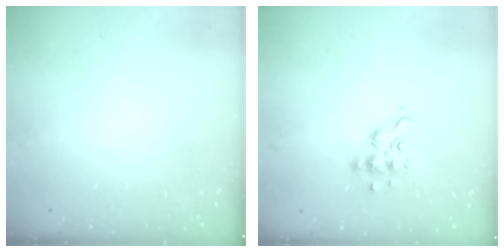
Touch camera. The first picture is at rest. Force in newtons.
{"total": 11.2, "press": 11.2, "slide": 0.7}